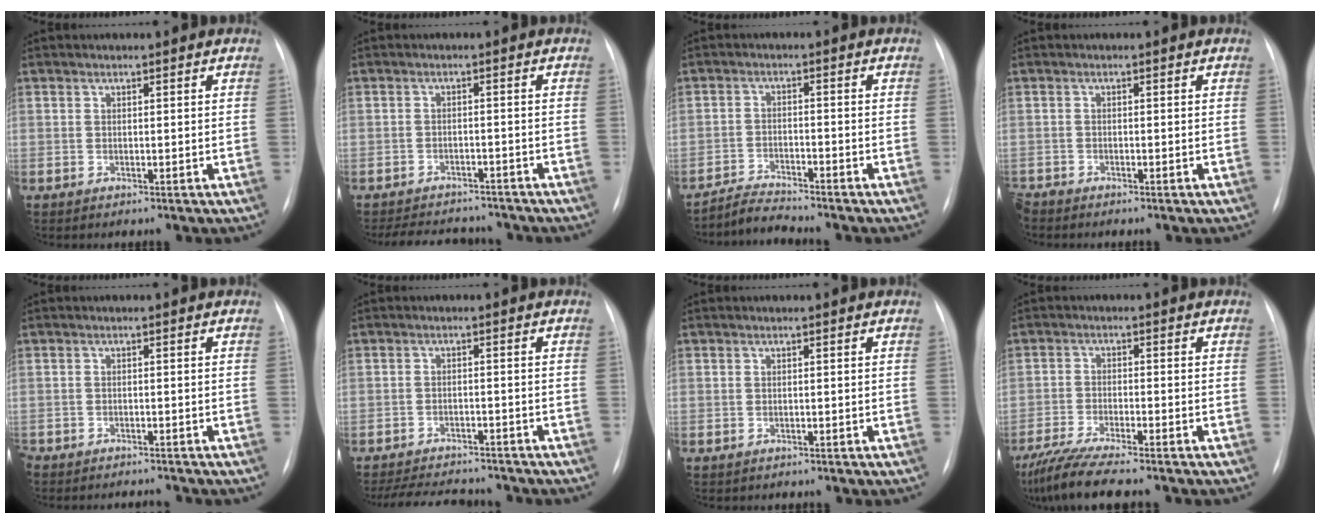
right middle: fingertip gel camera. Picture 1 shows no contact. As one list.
[{"total": 10.6, "force": [-9.5, 3.8, 2.6], "torque": [-0.043, 0.013, -0.117]}, {"total": 3.8, "force": [-3.7, -0.7, -0.3], "torque": [0.003, -0.019, -0.066]}, {"total": 1.5, "force": [-1.5, 0.0, 0.0], "torque": [-0.001, -0.007, -0.028]}, {"total": 4.2, "force": [-4.2, 0.5, 0.5], "torque": [0.000, -0.008, -0.062]}, {"total": 11.5, "force": [-10.4, 2.9, 3.8], "torque": [-0.069, 0.001, -0.143]}, {"total": 0.7, "force": [-0.5, 0.5, -0.1], "torque": [-0.006, 0.003, -0.008]}, {"total": 9.0, "force": [-7.7, -0.1, 4.8], "torque": [-0.084, -0.025, -0.128]}]